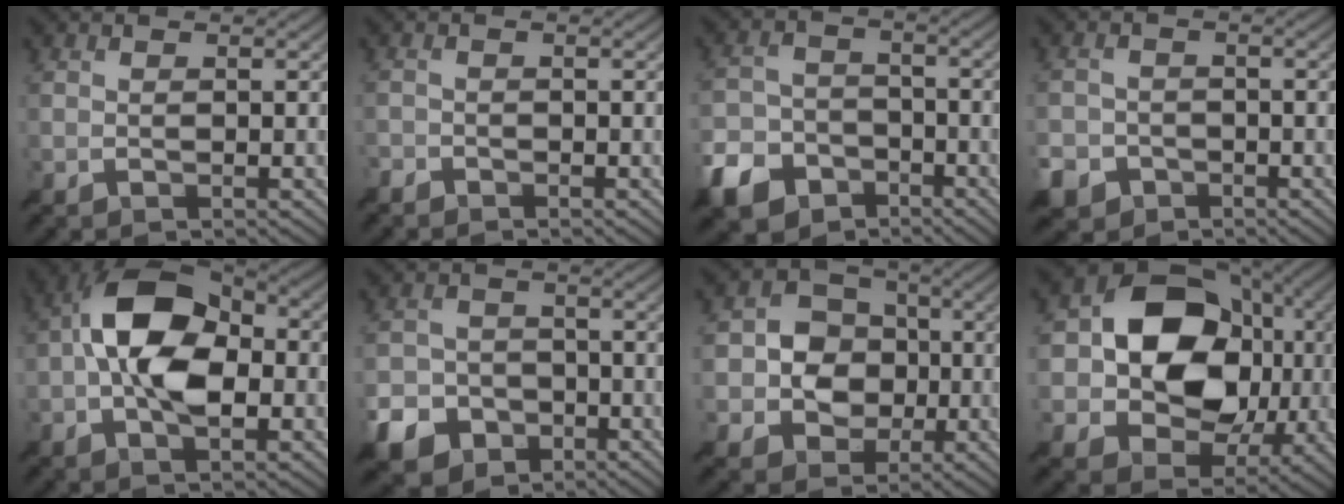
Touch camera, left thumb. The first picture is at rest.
{"total": 1.5, "force": [-1.4, 0.6, 0.1], "torque": [-0.003, -0.002, -0.035]}
{"total": 8.2, "force": [-5.4, 5.3, 3.3], "torque": [-0.077, -0.011, -0.119]}
{"total": 4.4, "force": [-2.8, 3.0, 1.4], "torque": [-0.038, -0.005, -0.058]}
{"total": 12.9, "force": [-0.9, 6.7, 11.0], "torque": [-0.205, 0.021, -0.029]}
{"total": 7.0, "force": [-4.1, 5.1, 2.7], "torque": [-0.061, -0.010, -0.083]}
{"total": 7.9, "force": [-1.0, 6.9, 3.8], "torque": [-0.071, -0.001, -0.041]}
{"total": 14.8, "force": [0.8, 11.6, 9.2], "torque": [-0.157, -0.010, 0.009]}